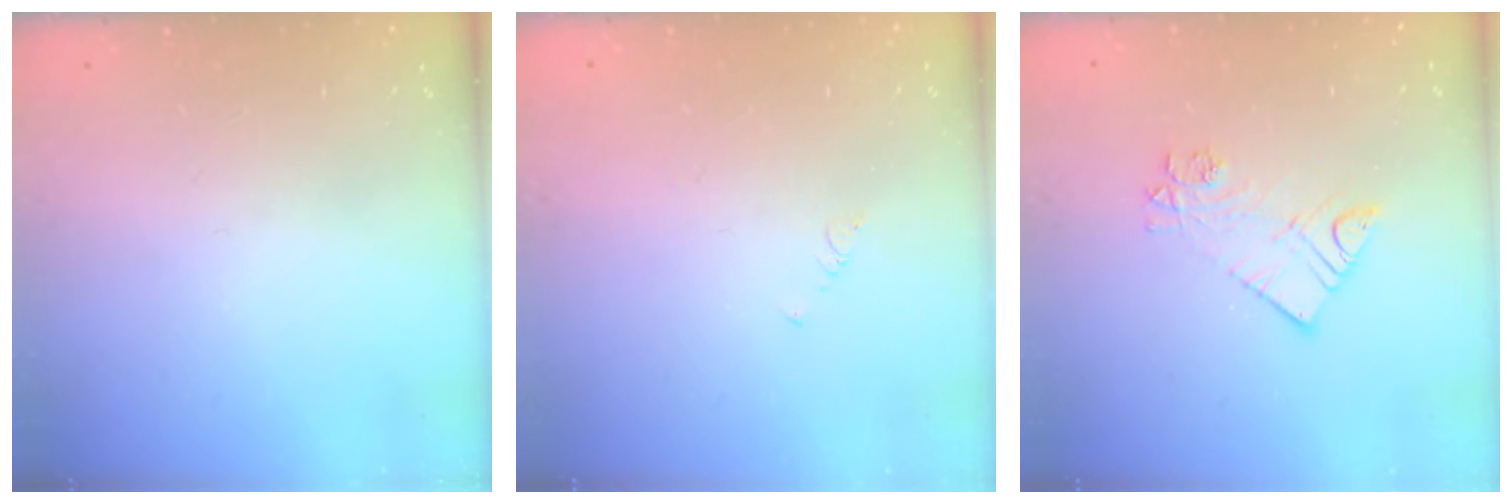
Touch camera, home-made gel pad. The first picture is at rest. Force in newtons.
{"total": 0.7, "press": 0.6, "slide": 0.2}
{"total": 9.3, "press": 9.3, "slide": 0.7}